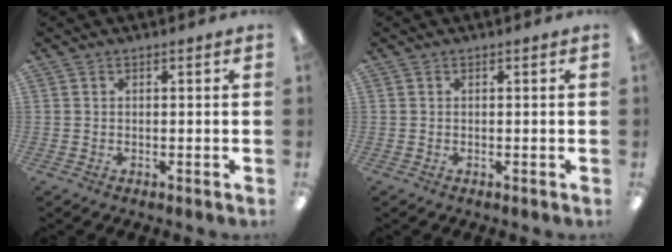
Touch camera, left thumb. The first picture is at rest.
{"total": 0.0}